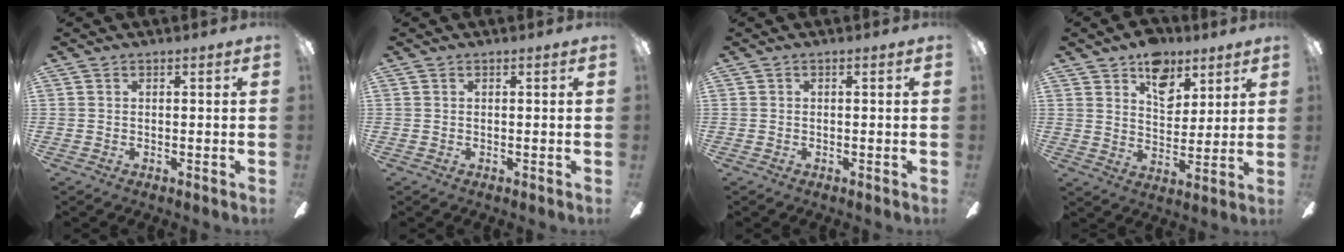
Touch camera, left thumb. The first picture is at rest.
{"total": 0.0}
{"total": 0.0}
{"total": 13.1, "force": [8.5, 8.6, 5.1], "torque": [-0.065, -0.052, 0.157]}